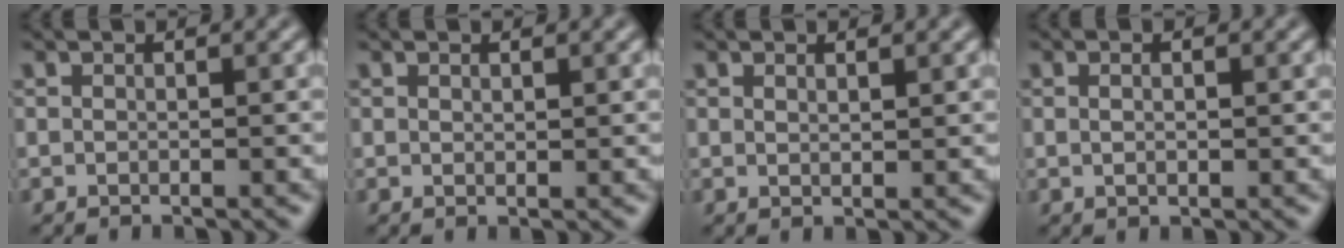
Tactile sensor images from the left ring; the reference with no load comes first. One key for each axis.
{"total": 0.5, "fx": 0.4, "fy": 0.2, "fz": 0.3, "tx": -0.005, "ty": -0.003, "tz": 0.008}
{"total": 0.9, "fx": 0.7, "fy": 0.1, "fz": 0.6, "tx": -0.009, "ty": -0.001, "tz": 0.012}
{"total": 1.9, "fx": 0.7, "fy": 1.1, "fz": 1.5, "tx": -0.017, "ty": 0.006, "tz": -0.002}